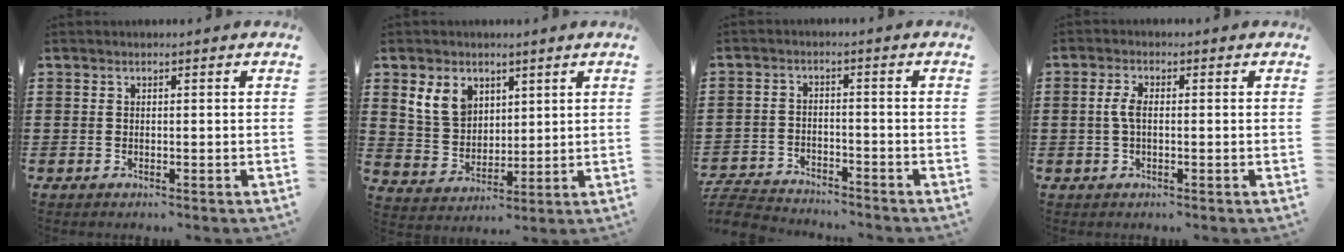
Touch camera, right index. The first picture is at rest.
{"total": 6.9, "force": [3.4, 5.1, 3.2], "torque": [-0.086, 0.018, 0.067]}
{"total": 4.4, "force": [-4.4, 0.6, 0.3], "torque": [-0.020, 0.003, -0.095]}
{"total": 2.9, "force": [-0.1, 1.2, 2.6], "torque": [-0.065, -0.003, -0.007]}